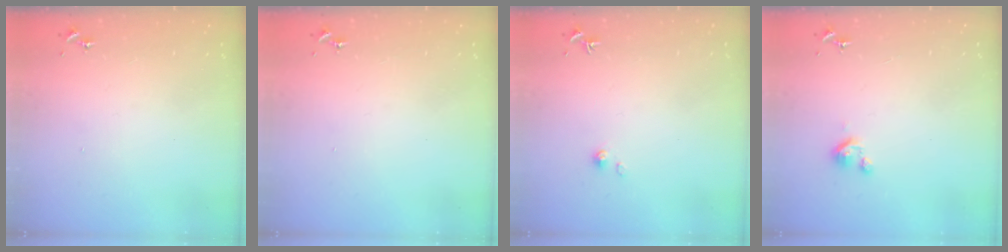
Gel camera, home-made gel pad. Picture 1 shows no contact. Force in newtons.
{"total": 0.0}
{"total": 2.8, "press": 2.8, "slide": 0.4}
{"total": 2.8, "press": 2.8, "slide": 0.3}